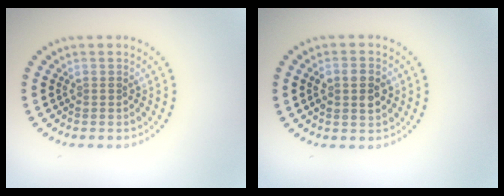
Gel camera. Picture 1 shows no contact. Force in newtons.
{"total": 2.7, "press": 2.7, "slide": 0.2}